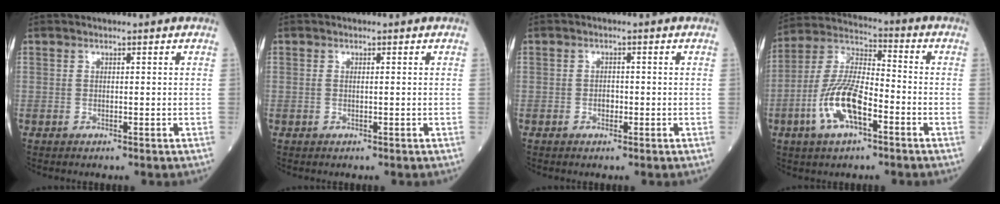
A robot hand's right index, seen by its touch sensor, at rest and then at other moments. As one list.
[{"total": 0.6, "force": [0.1, 0.1, 0.6], "torque": [-0.018, 0.000, 0.001]}, {"total": 1.2, "force": [-0.5, 0.8, 0.8], "torque": [-0.011, 0.003, -0.009]}, {"total": 12.1, "force": [-4.6, 4.0, 10.5], "torque": [-0.224, 0.006, -0.091]}]